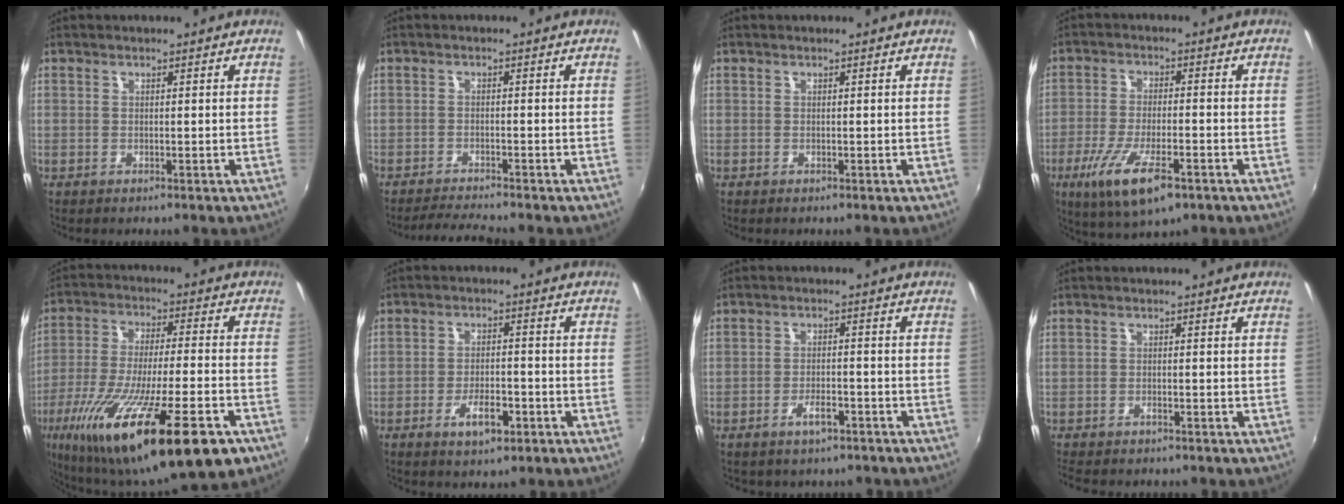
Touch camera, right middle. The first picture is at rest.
{"total": 4.1, "force": [-3.9, -0.7, 1.0], "torque": [-0.040, -0.009, -0.072]}
{"total": 0.0}
{"total": 14.9, "force": [-7.4, 4.1, 12.2], "torque": [-0.248, -0.049, -0.127]}
{"total": 26.5, "force": [-15.0, 5.2, 21.2], "torque": [-0.391, -0.076, -0.247]}
{"total": 5.6, "force": [-3.0, 2.3, 4.2], "torque": [-0.086, -0.004, -0.045]}
{"total": 3.8, "force": [-2.7, 1.8, 2.0], "torque": [-0.042, 0.002, -0.035]}
{"total": 3.4, "force": [-3.0, 0.9, 1.3], "torque": [-0.037, -0.015, -0.050]}